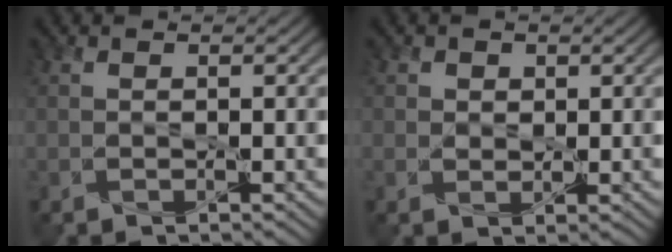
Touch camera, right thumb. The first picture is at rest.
{"total": 1.6, "force": [0.7, 1.4, 0.4], "torque": [-0.010, -0.004, 0.010]}